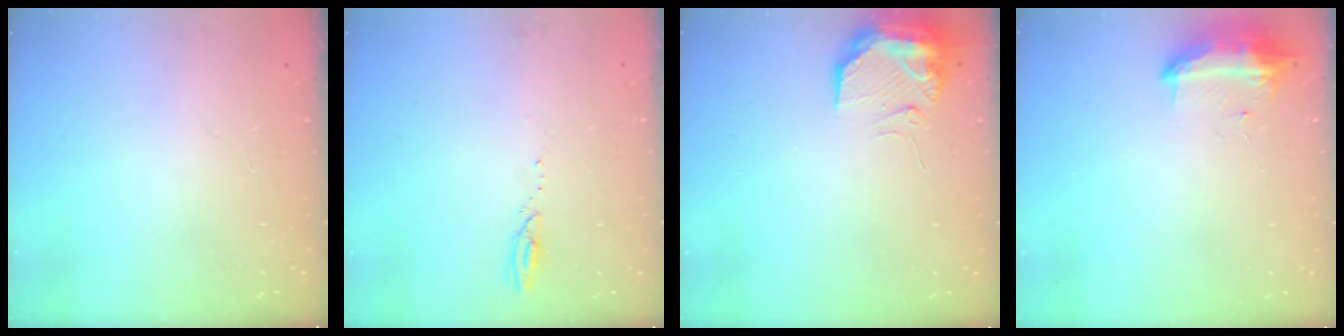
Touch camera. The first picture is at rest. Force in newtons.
{"total": 2.3, "press": 2.3, "slide": 0.3}
{"total": 10.3, "press": 10.2, "slide": 1.4}
{"total": 17.9, "press": 11.3, "slide": 13.9}